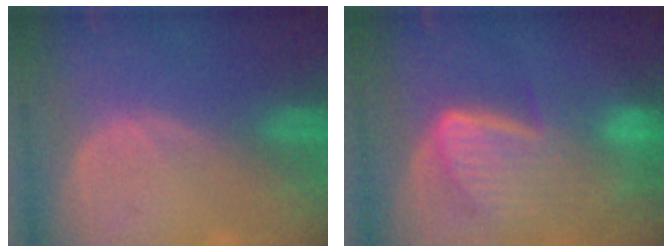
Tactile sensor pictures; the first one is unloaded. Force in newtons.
{"total": 9.2, "press": 8.0, "slide": 4.5}